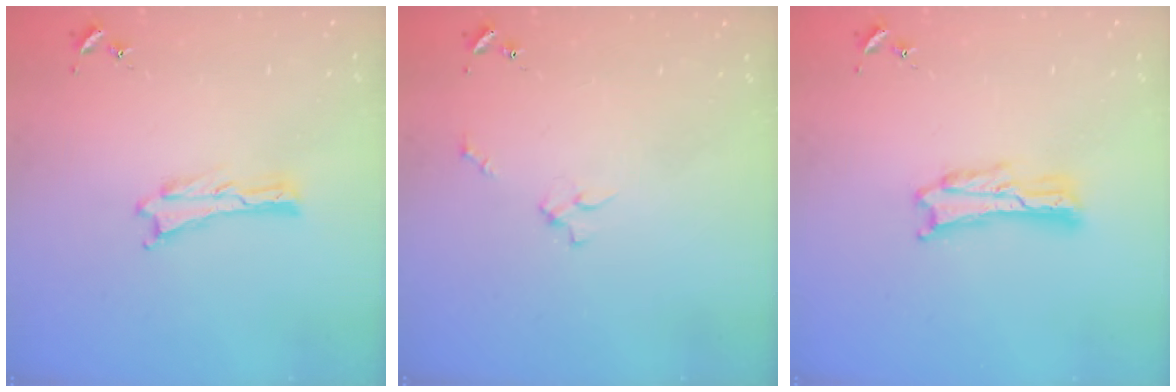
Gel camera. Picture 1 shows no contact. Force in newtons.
{"total": 2.3, "press": 2.2, "slide": 0.3}
{"total": 2.4, "press": 2.4, "slide": 0.3}